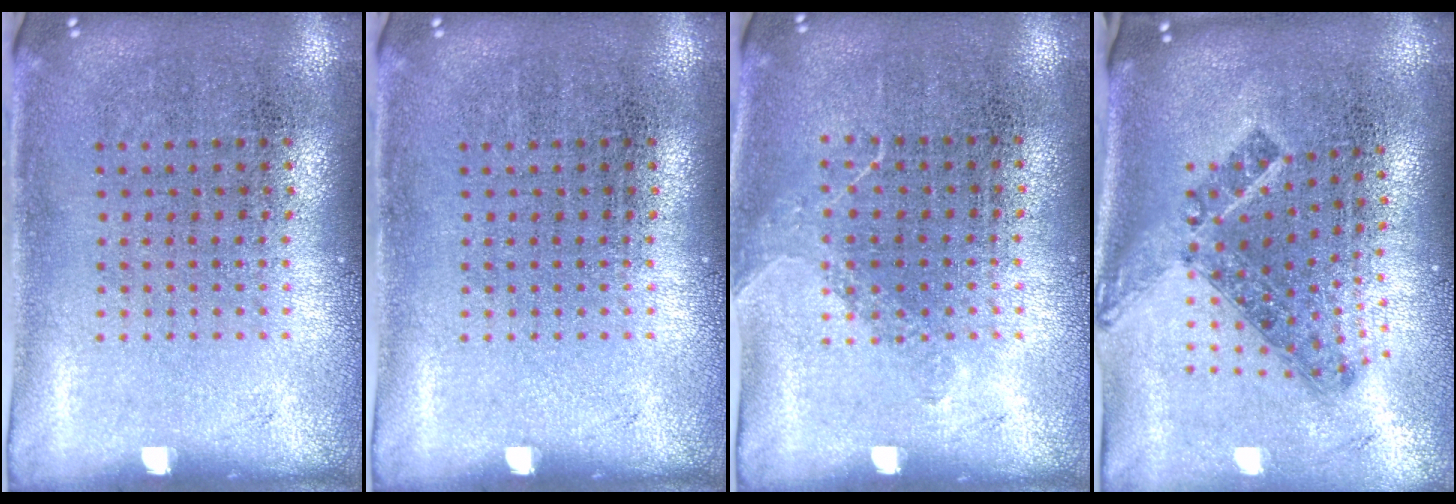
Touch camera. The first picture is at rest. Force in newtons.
{"total": 0.0}
{"total": 0.9, "press": 0.7, "slide": 0.6}
{"total": 1.4, "press": 1.0, "slide": 0.9}